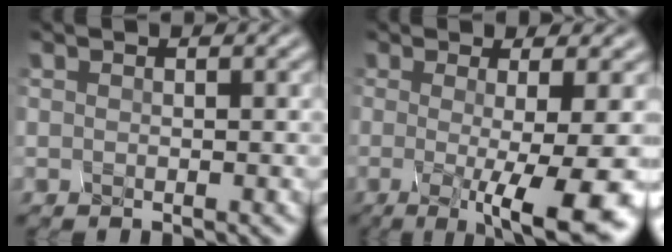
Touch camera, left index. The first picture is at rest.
{"total": 9.8, "force": [-2.4, 2.1, 9.3], "torque": [-0.123, -0.018, -0.015]}